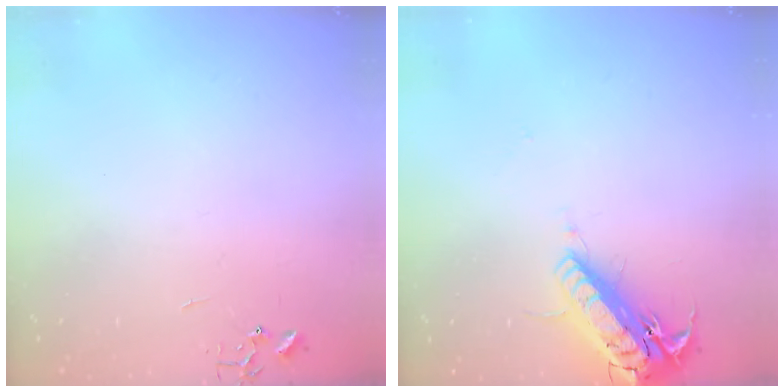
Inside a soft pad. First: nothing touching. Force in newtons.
{"total": 17.6, "press": 17.3, "slide": 3.4}